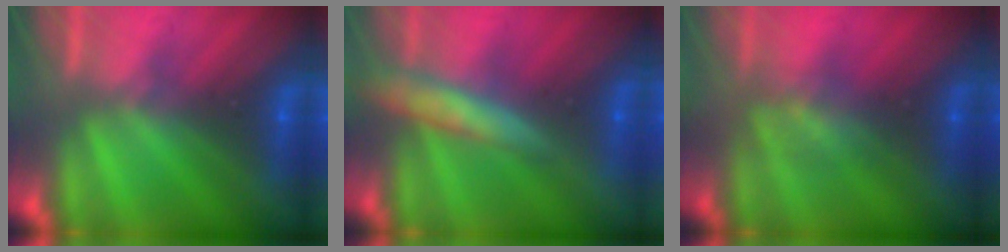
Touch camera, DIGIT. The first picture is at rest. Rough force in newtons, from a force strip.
{"total": 7.3}
{"total": 2.7}